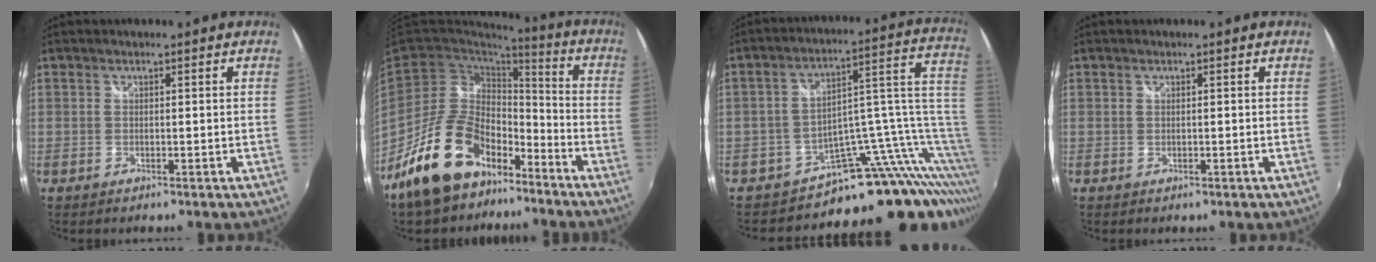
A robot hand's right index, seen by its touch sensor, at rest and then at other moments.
{"total": 18.6, "force": [-12.2, 10.0, 9.8], "torque": [-0.198, 0.015, -0.192]}
{"total": 13.4, "force": [-4.1, 7.5, 10.3], "torque": [-0.126, 0.020, -0.068]}
{"total": 0.0}